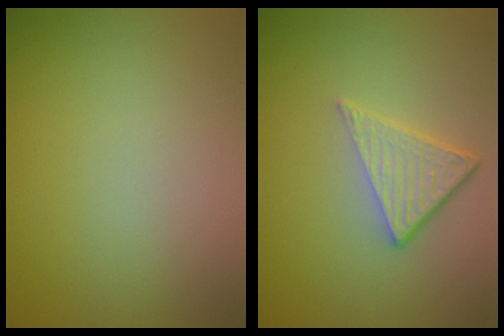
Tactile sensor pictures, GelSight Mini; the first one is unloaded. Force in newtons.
{"total": 3.8, "press": 2.7, "slide": 2.8}